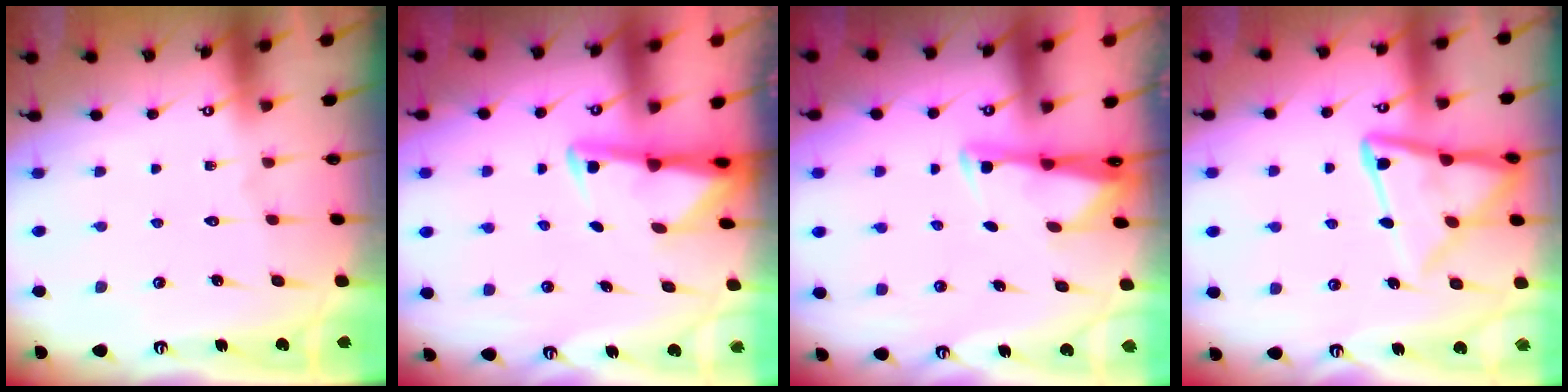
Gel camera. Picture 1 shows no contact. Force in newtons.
{"total": 3.0, "press": 2.9, "slide": 0.6}
{"total": 2.8, "press": 2.7, "slide": 0.4}
{"total": 13.2, "press": 13.1, "slide": 1.2}